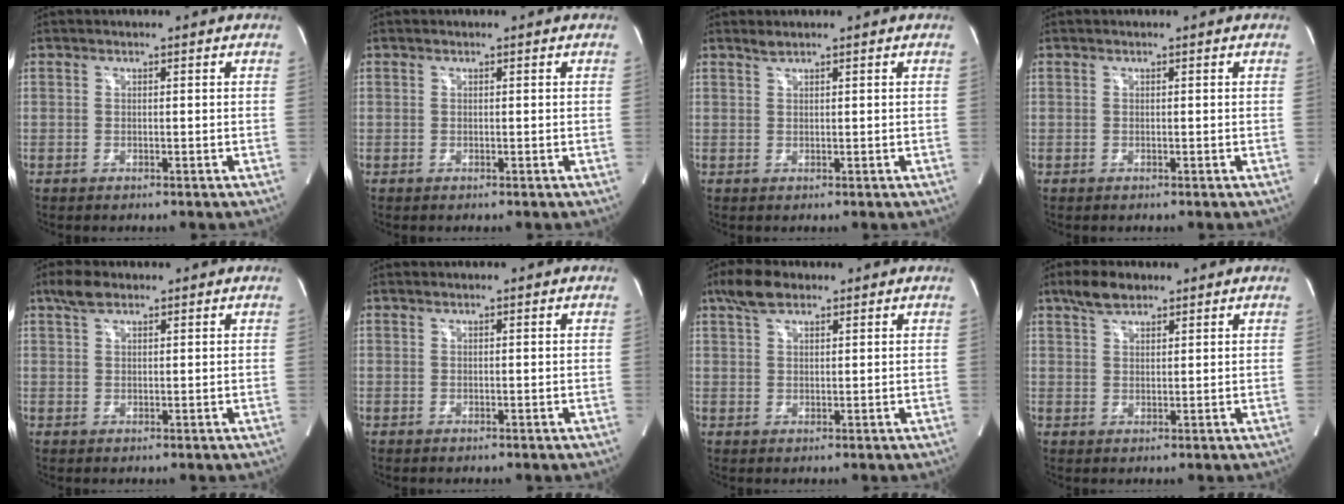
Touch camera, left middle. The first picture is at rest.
{"total": 0.0}
{"total": 0.9, "force": [0.9, -0.2, 0.3], "torque": [-0.008, 0.003, 0.022]}
{"total": 0.0}
{"total": 3.1, "force": [2.3, 1.3, 1.7], "torque": [-0.041, 0.012, 0.045]}
{"total": 0.0}
{"total": 4.7, "force": [3.3, 1.9, 2.8], "torque": [-0.064, 0.016, 0.066]}
{"total": 4.3, "force": [3.3, 1.7, 2.2], "torque": [-0.052, 0.010, 0.064]}